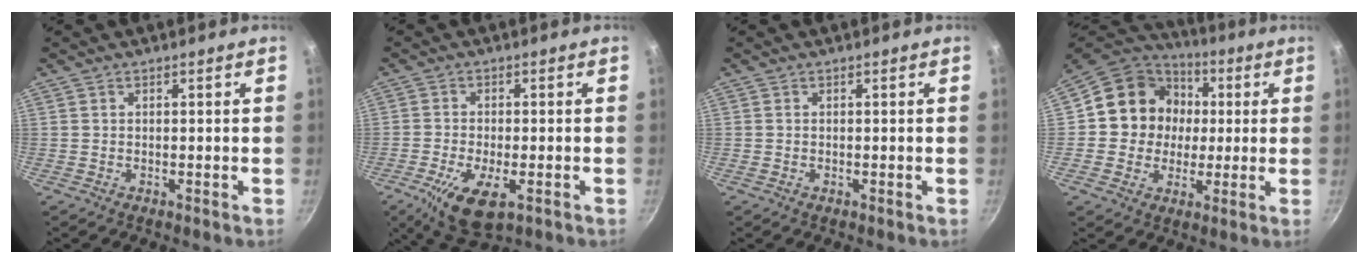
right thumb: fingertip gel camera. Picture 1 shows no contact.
{"total": 9.9, "force": [-3.9, 4.0, 8.1], "torque": [-0.154, -0.007, -0.064]}
{"total": 0.0}
{"total": 14.8, "force": [1.5, 13.4, 6.1], "torque": [-0.071, 0.025, 0.013]}